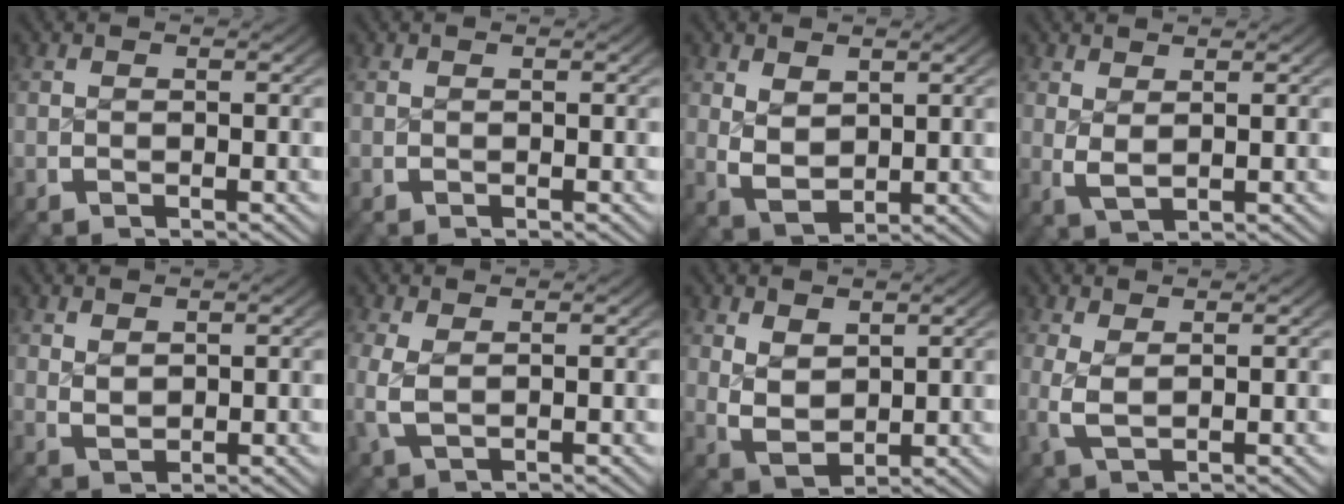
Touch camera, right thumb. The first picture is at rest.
{"total": 0.0}
{"total": 4.4, "force": [0.3, 3.2, 3.0], "torque": [-0.073, -0.026, 0.025]}
{"total": 2.2, "force": [0.9, 1.1, 1.7], "torque": [-0.035, -0.011, 0.028]}
{"total": 1.6, "force": [1.1, 0.9, 0.8], "torque": [-0.015, -0.007, 0.031]}
{"total": 2.7, "force": [0.4, 1.6, 2.2], "torque": [-0.067, -0.012, 0.019]}
{"total": 4.8, "force": [0.5, 3.5, 3.2], "torque": [-0.079, -0.029, 0.029]}
{"total": 2.6, "force": [0.8, 1.3, 2.2], "torque": [-0.058, -0.011, 0.025]}